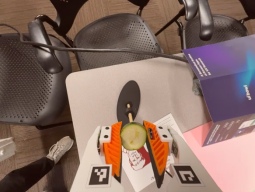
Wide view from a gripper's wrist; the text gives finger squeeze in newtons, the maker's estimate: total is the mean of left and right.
{"total": 14.5, "left": 14.9, "right": 14.1}